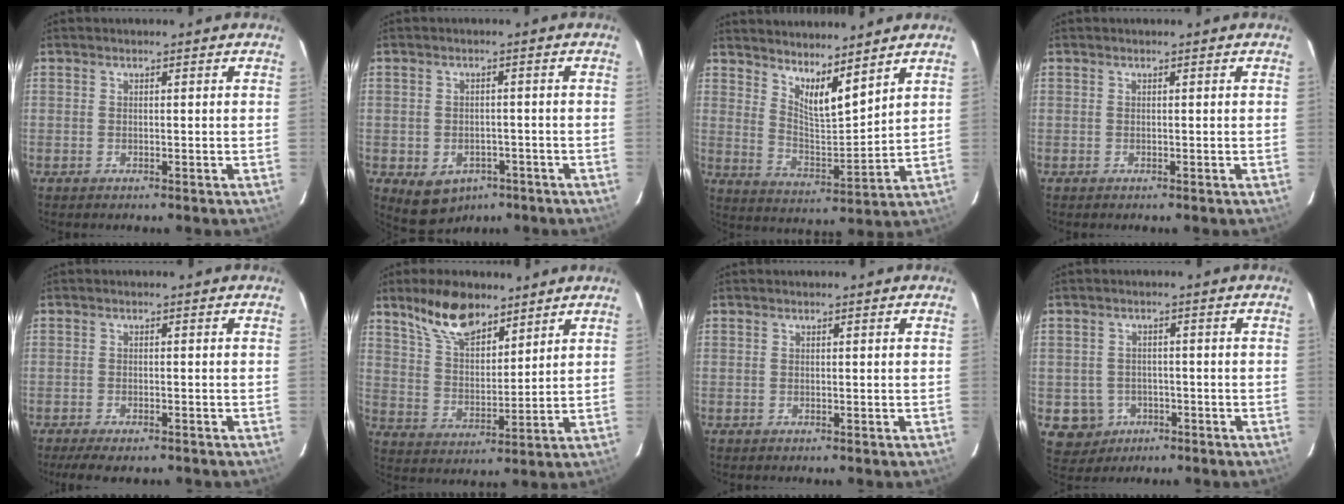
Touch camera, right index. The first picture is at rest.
{"total": 7.5, "force": [-4.0, 5.6, 2.9], "torque": [-0.061, 0.002, -0.036]}
{"total": 9.5, "force": [7.5, 1.5, 5.7], "torque": [-0.088, -0.014, 0.133]}
{"total": 0.0}
{"total": 6.2, "force": [-5.0, 1.6, 3.3], "torque": [-0.082, -0.023, -0.079]}
{"total": 11.9, "force": [8.7, 5.0, 6.4], "torque": [-0.114, 0.012, 0.166]}
{"total": 0.0}
{"total": 5.9, "force": [-2.1, 5.4, 0.8], "torque": [-0.030, 0.015, -0.020]}